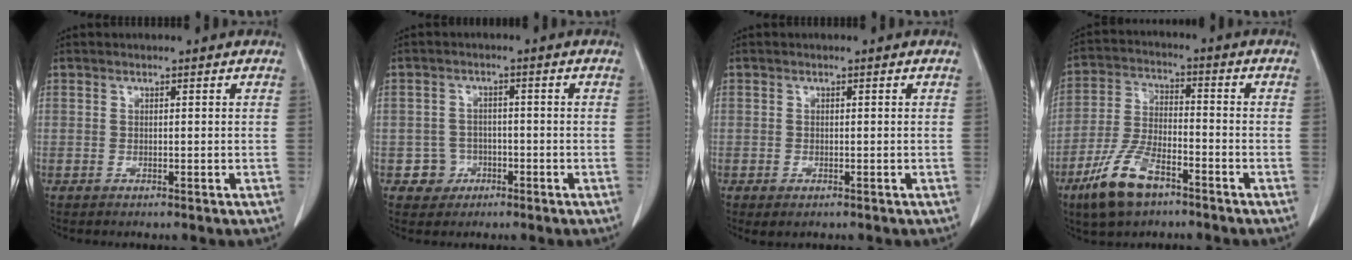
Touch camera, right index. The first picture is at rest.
{"total": 3.9, "force": [-1.5, 3.6, 0.1], "torque": [0.011, 0.015, -0.020]}
{"total": 2.0, "force": [-0.9, 1.1, 1.4], "torque": [-0.025, -0.002, -0.005]}
{"total": 11.2, "force": [-7.0, 4.2, 7.7], "torque": [-0.172, -0.006, -0.131]}